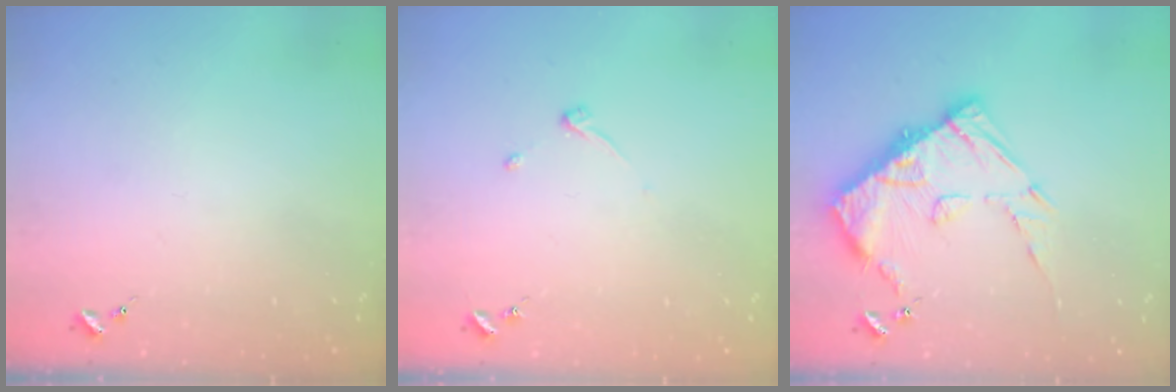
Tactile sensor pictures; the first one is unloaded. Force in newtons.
{"total": 3.2, "press": 3.2, "slide": 0.5}
{"total": 14.4, "press": 14.3, "slide": 1.4}